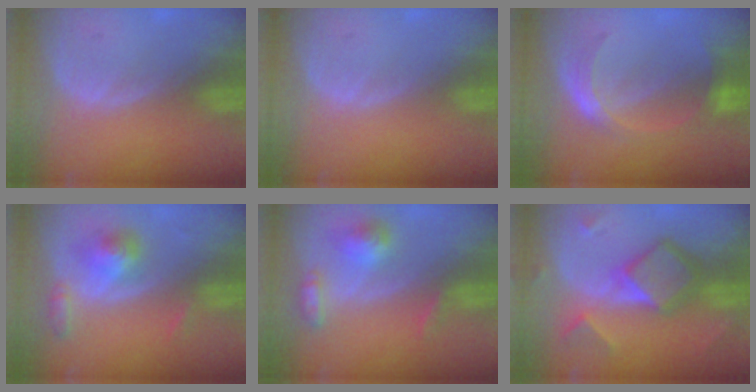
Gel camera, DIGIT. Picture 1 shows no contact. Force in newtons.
{"total": 0.0}
{"total": 5.5, "press": 5.3, "slide": 1.6}
{"total": 5.2, "press": 4.9, "slide": 1.7}
{"total": 5.8, "press": 5.3, "slide": 2.3}
{"total": 7.9, "press": 7.9, "slide": 0.6}